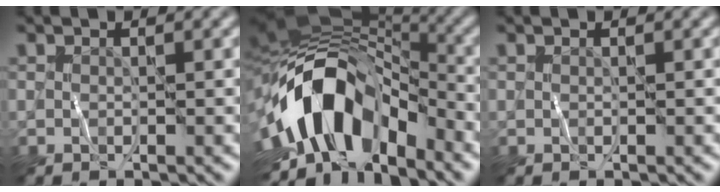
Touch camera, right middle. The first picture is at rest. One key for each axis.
{"total": 12.9, "fx": -5.0, "fy": 7.6, "fz": 9.1, "tx": -0.153, "ty": 0.001, "tz": -0.090}
{"total": 0.0}